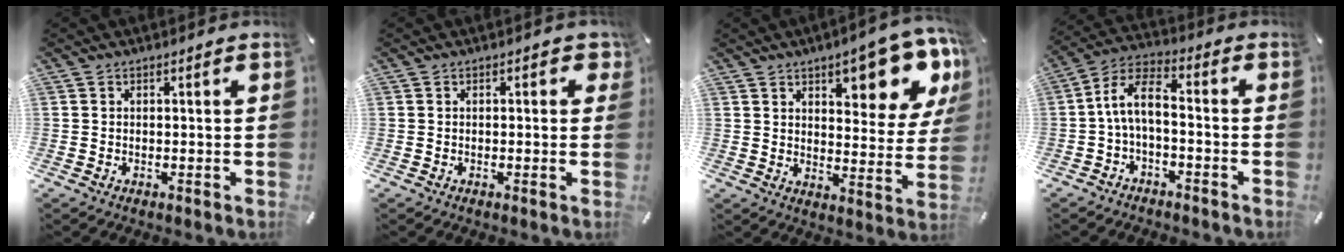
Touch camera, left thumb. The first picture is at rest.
{"total": 1.6, "force": [0.2, 1.0, 1.2], "torque": [-0.008, 0.000, -0.002]}
{"total": 14.4, "force": [8.9, 5.5, 9.9], "torque": [-0.121, -0.055, 0.145]}
{"total": 8.0, "force": [-1.5, 3.8, 6.9], "torque": [-0.149, 0.006, -0.031]}